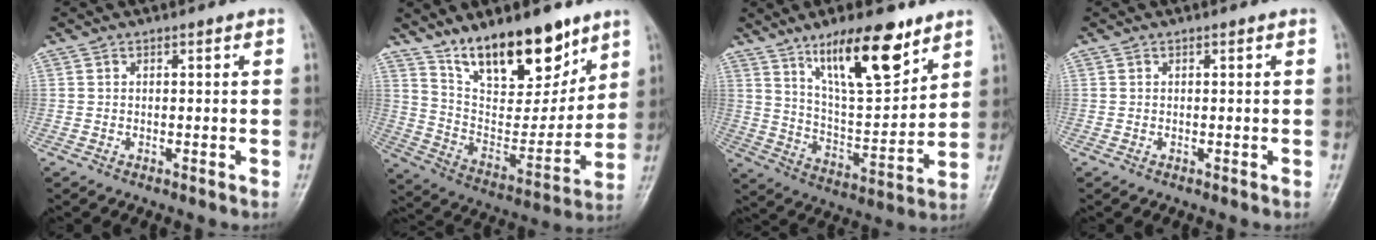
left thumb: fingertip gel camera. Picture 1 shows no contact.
{"total": 19.7, "force": [13.6, 8.2, 11.6], "torque": [-0.131, -0.080, 0.241]}
{"total": 16.9, "force": [10.6, 5.4, 12.0], "torque": [-0.166, -0.061, 0.190]}
{"total": 0.0}